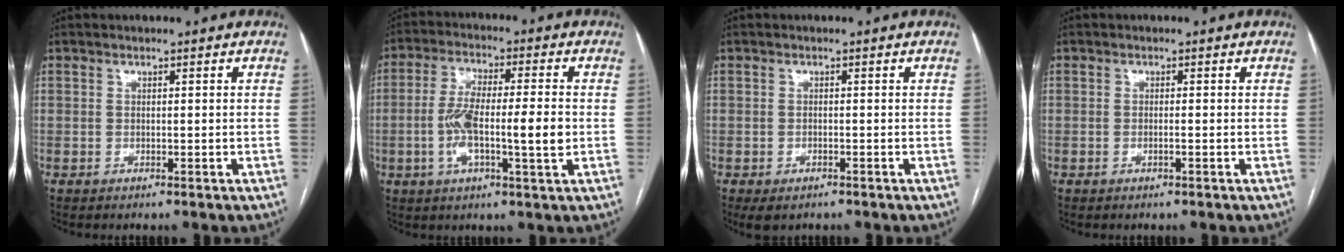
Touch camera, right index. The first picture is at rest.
{"total": 10.7, "force": [-1.5, 1.6, 10.5], "torque": [-0.193, 0.012, -0.027]}
{"total": 3.3, "force": [-2.3, 1.6, 1.7], "torque": [-0.028, -0.005, -0.030]}
{"total": 0.8, "force": [-0.3, -0.1, 0.7], "torque": [-0.014, 0.002, -0.002]}